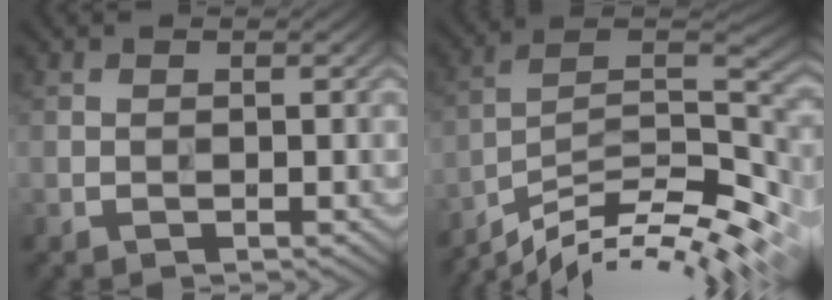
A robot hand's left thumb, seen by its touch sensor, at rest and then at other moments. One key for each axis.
{"total": 13.5, "fx": -9.5, "fy": 2.7, "fz": 9.1, "tx": -0.173, "ty": 0.015, "tz": -0.167}